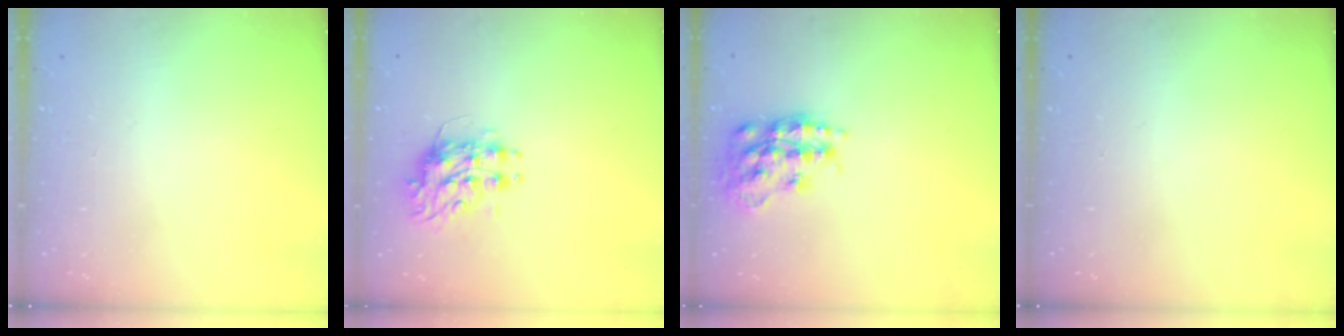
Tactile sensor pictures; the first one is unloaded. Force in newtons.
{"total": 8.1, "press": 8.1, "slide": 0.2}
{"total": 17.5, "press": 17.4, "slide": 1.1}
{"total": 0.0}